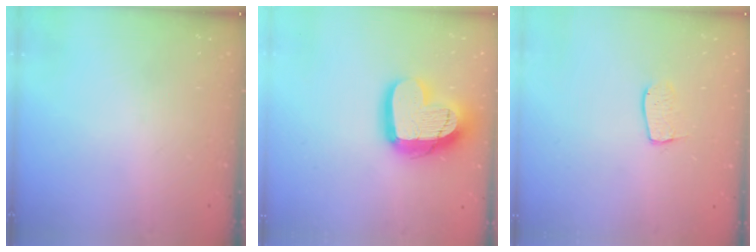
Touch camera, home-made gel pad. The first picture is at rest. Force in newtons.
{"total": 19.3, "press": 19.2, "slide": 1.7}
{"total": 6.6, "press": 6.5, "slide": 0.5}